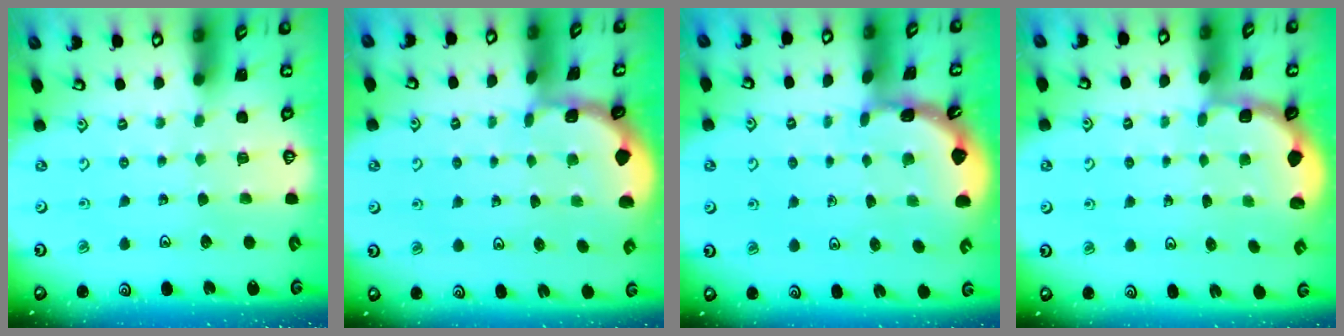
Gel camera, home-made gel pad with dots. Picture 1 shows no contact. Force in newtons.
{"total": 1.1, "press": 1.1, "slide": 0.1}
{"total": 1.7, "press": 1.7, "slide": 0.1}
{"total": 1.9, "press": 1.7, "slide": 0.8}